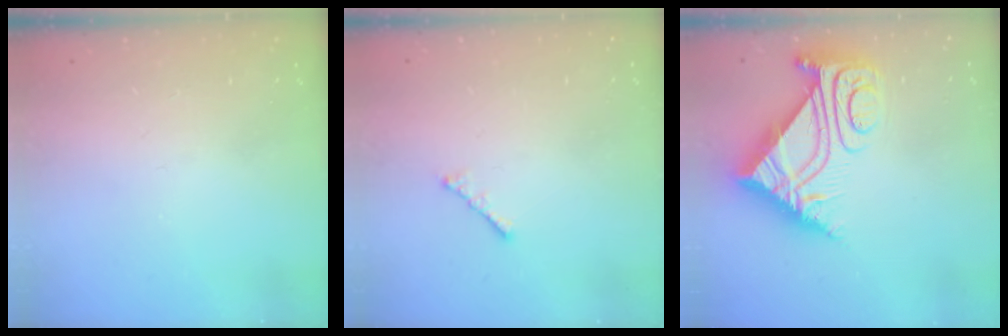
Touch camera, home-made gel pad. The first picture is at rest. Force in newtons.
{"total": 1.9, "press": 1.8, "slide": 0.5}
{"total": 10.3, "press": 10.2, "slide": 1.2}